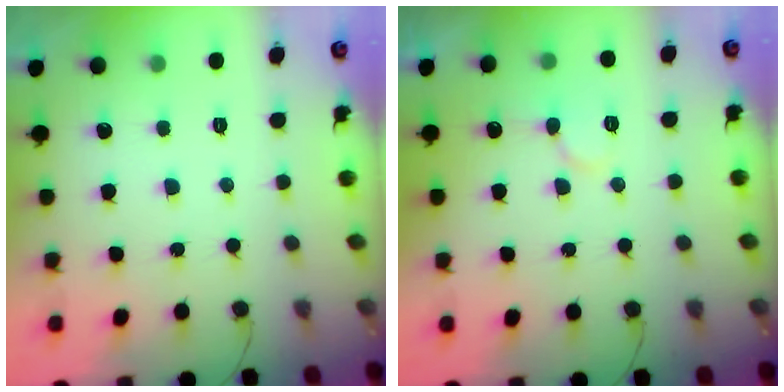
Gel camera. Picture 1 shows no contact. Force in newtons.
{"total": 7.8, "press": 7.7, "slide": 1.1}